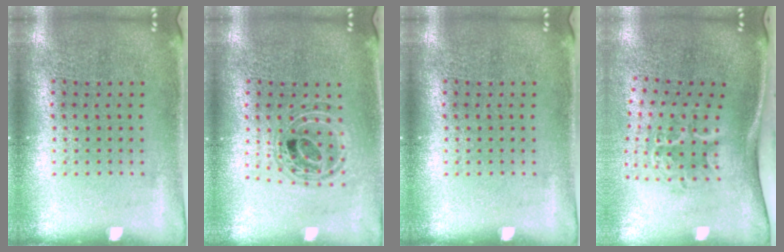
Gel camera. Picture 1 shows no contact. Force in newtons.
{"total": 0.8, "press": 0.8, "slide": 0.2}
{"total": 0.0}
{"total": 2.2, "press": 1.4, "slide": 1.7}